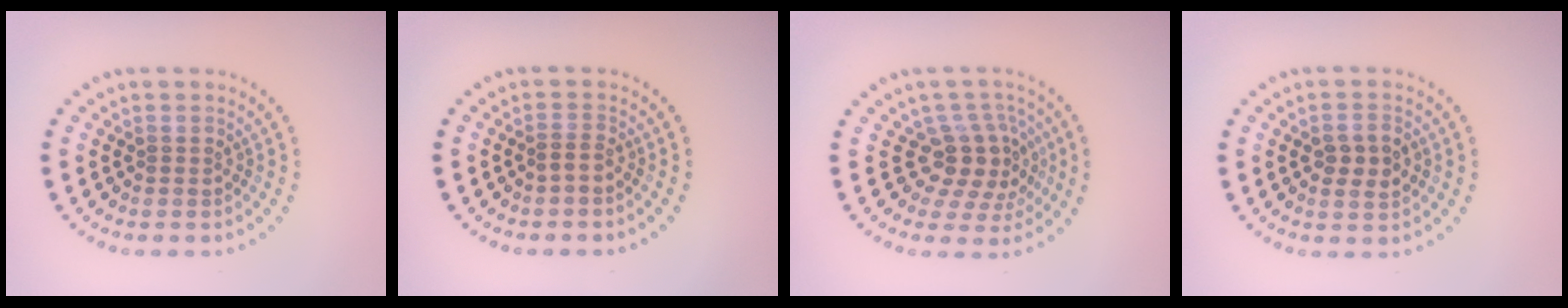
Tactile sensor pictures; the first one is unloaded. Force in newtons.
{"total": 0.8, "press": 0.4, "slide": 0.7}
{"total": 4.1, "press": 3.1, "slide": 2.7}
{"total": 2.5, "press": 2.5, "slide": 0.2}